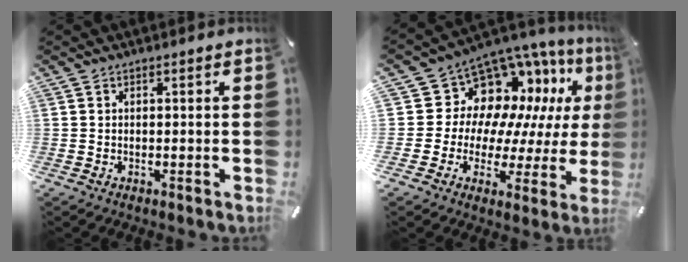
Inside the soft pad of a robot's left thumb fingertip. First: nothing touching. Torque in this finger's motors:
{"motor_torque": [0.35, 0.64, 0.50, 0.38, -0.04]}